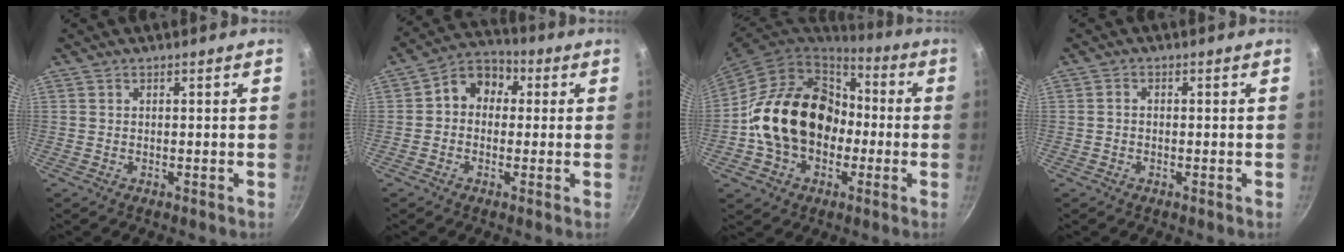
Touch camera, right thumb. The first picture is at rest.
{"total": 8.0, "force": [0.8, 6.6, 4.4], "torque": [-0.032, 0.020, -0.010]}
{"total": 21.4, "force": [-1.7, 16.3, 13.6], "torque": [-0.218, 0.056, -0.026]}
{"total": 1.0, "force": [-0.3, 0.8, 0.5], "torque": [-0.011, 0.006, -0.007]}